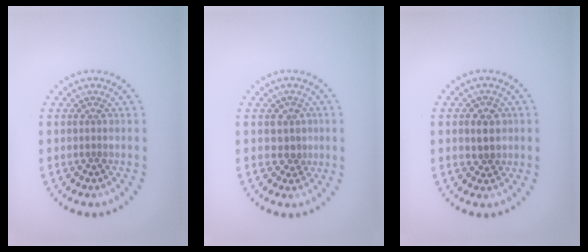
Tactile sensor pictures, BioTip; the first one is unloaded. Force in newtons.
{"total": 1.8, "press": 1.5, "slide": 0.9}
{"total": 1.8, "press": 1.7, "slide": 0.5}